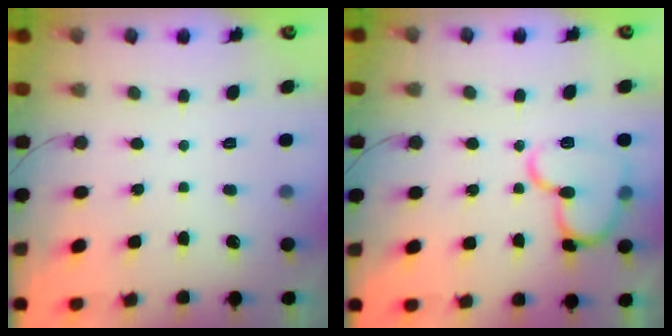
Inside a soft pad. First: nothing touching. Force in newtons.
{"total": 14.1, "press": 13.9, "slide": 2.5}